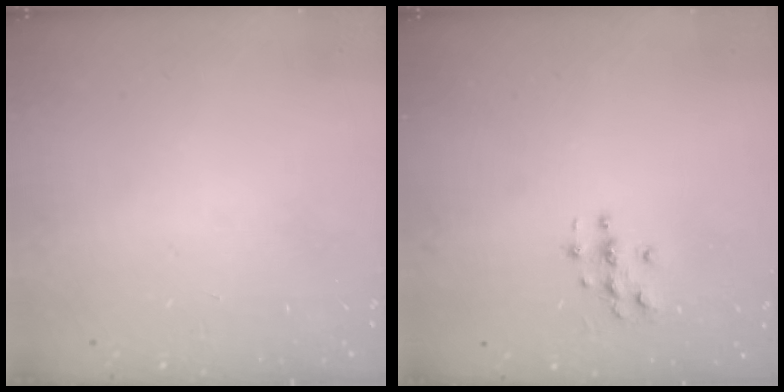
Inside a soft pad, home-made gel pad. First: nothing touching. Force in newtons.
{"total": 2.8, "press": 2.8, "slide": 0.3}